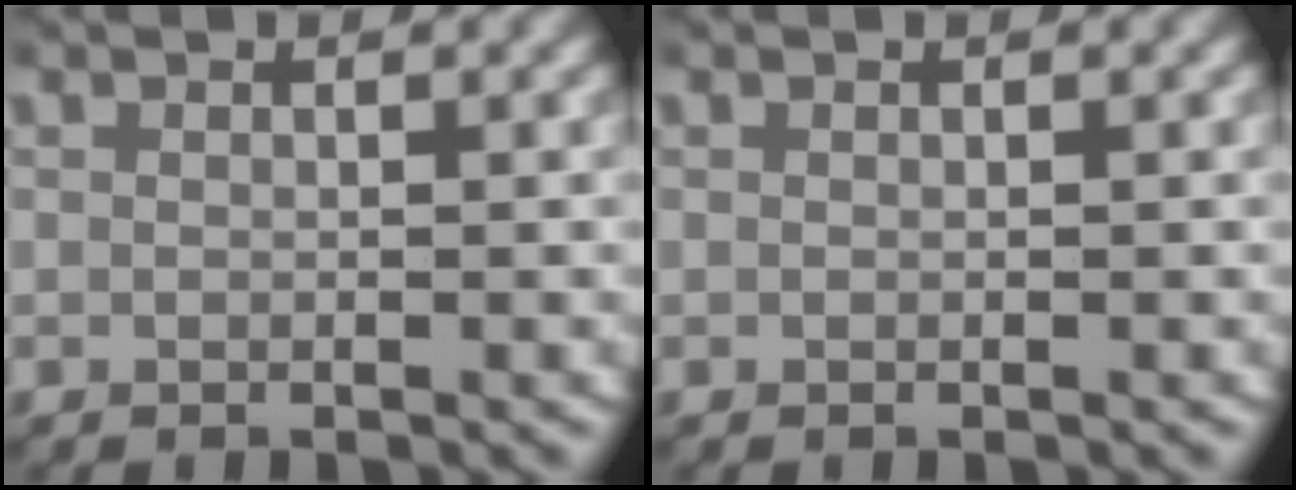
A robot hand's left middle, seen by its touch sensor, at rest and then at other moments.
{"total": 0.0}